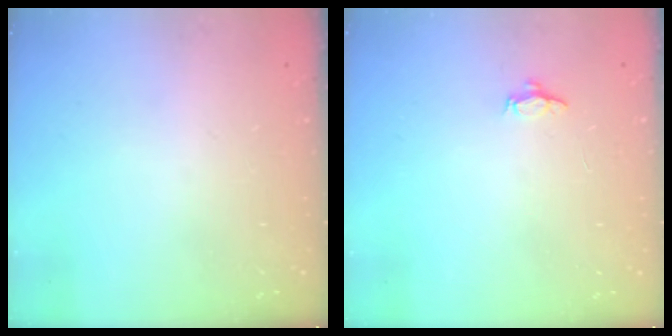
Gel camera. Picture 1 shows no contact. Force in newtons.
{"total": 3.6, "press": 3.5, "slide": 0.3}